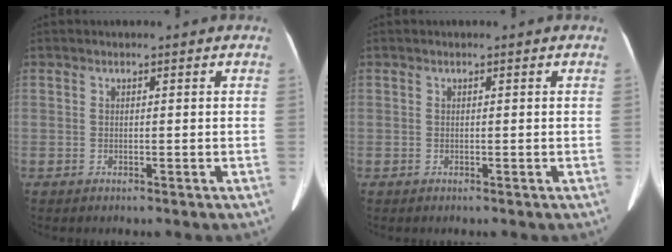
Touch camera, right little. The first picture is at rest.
{"total": 0.0}